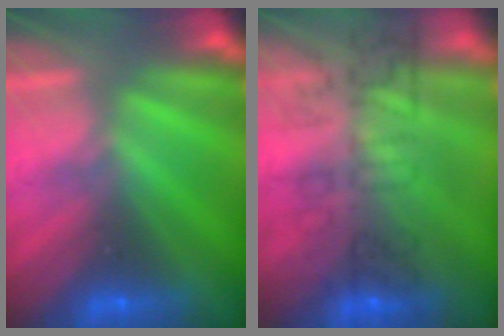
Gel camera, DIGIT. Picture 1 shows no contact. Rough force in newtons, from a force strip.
{"total": 10.2}